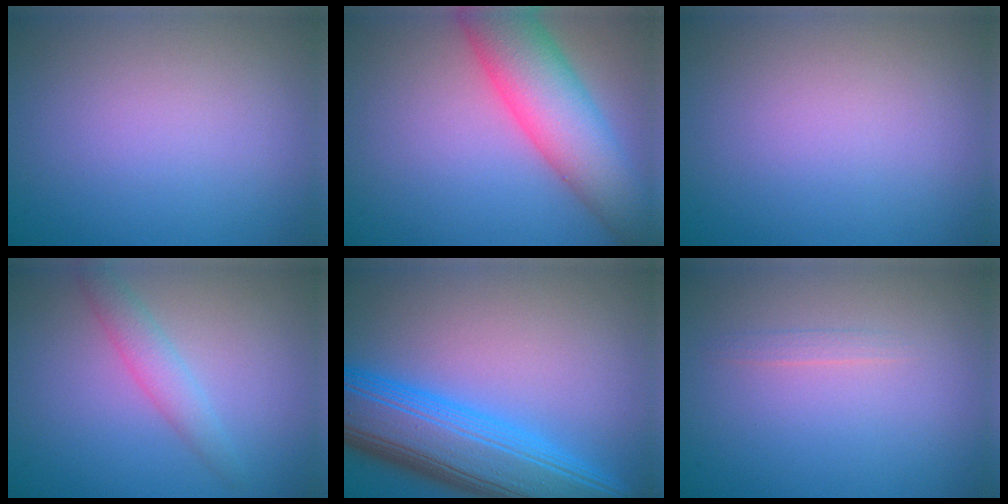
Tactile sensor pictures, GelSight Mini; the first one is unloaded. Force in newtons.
{"total": 8.5, "press": 8.5, "slide": 0.5}
{"total": 0.0}
{"total": 2.3, "press": 2.3, "slide": 0.0}
{"total": 10.6, "press": 10.6, "slide": 0.2}
{"total": 0.7, "press": 0.7, "slide": 0.1}